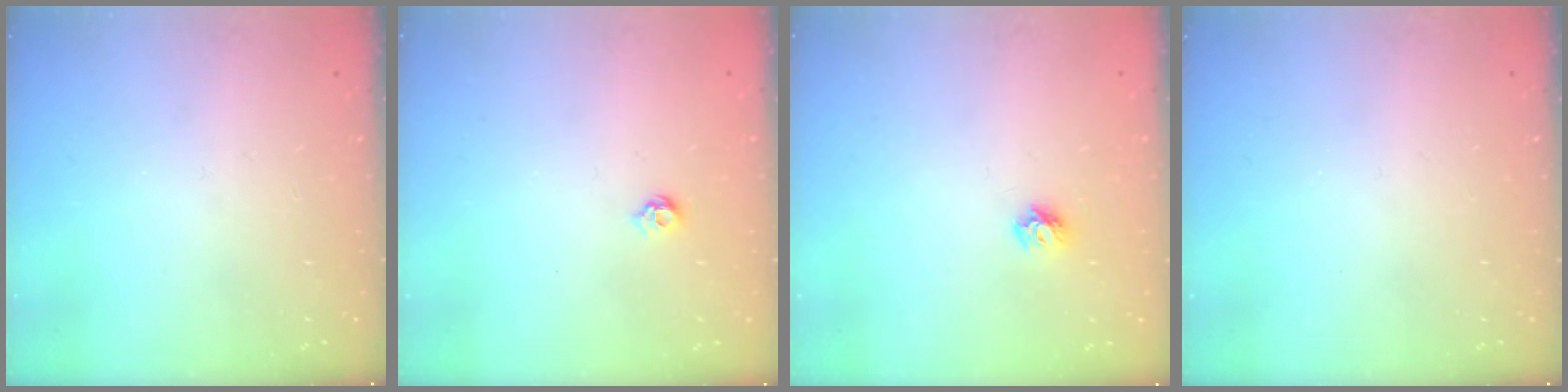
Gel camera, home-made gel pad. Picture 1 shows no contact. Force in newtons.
{"total": 4.4, "press": 4.3, "slide": 0.9}
{"total": 5.5, "press": 5.5, "slide": 0.3}
{"total": 0.0}